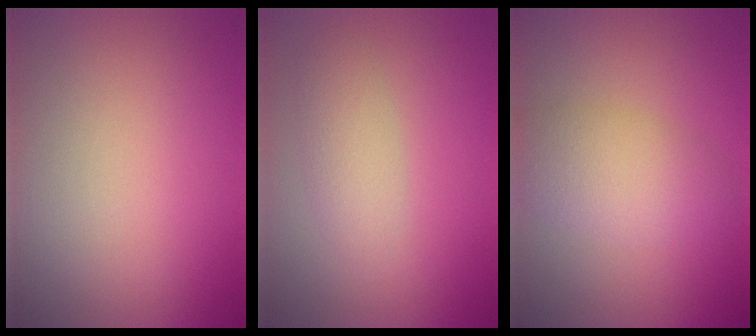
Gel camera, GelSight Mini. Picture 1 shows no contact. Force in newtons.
{"total": 2.3, "press": 2.3, "slide": 0.1}
{"total": 4.0, "press": 4.0, "slide": 0.2}